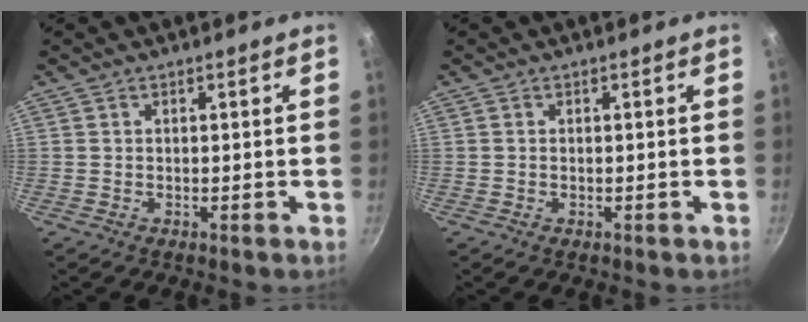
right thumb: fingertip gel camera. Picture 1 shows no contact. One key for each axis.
{"total": 0.0}